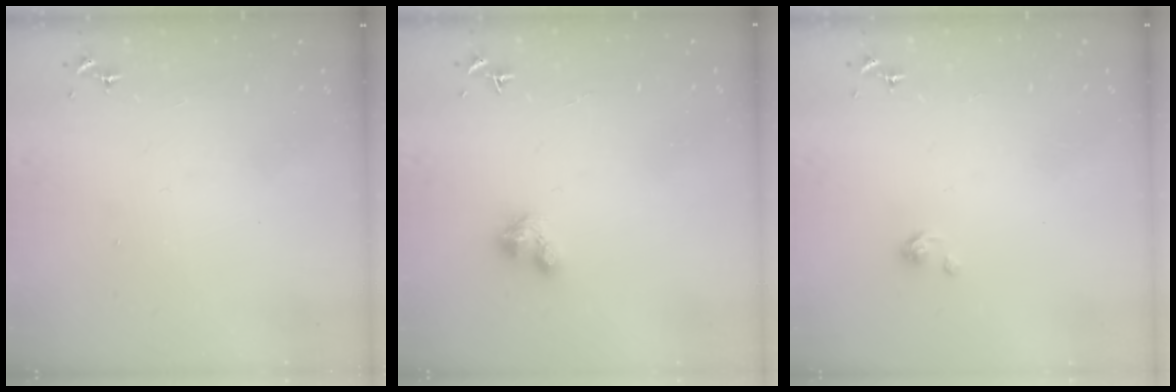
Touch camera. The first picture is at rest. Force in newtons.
{"total": 4.4, "press": 4.4, "slide": 0.5}
{"total": 3.0, "press": 3.0, "slide": 0.3}